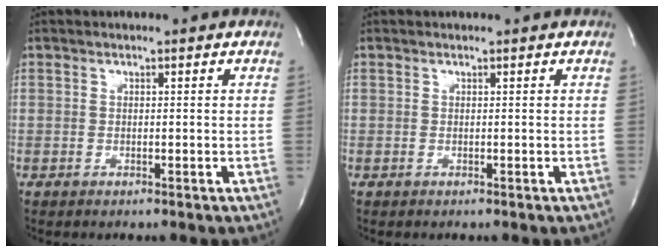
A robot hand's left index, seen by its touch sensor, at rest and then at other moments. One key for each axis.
{"total": 0.0}